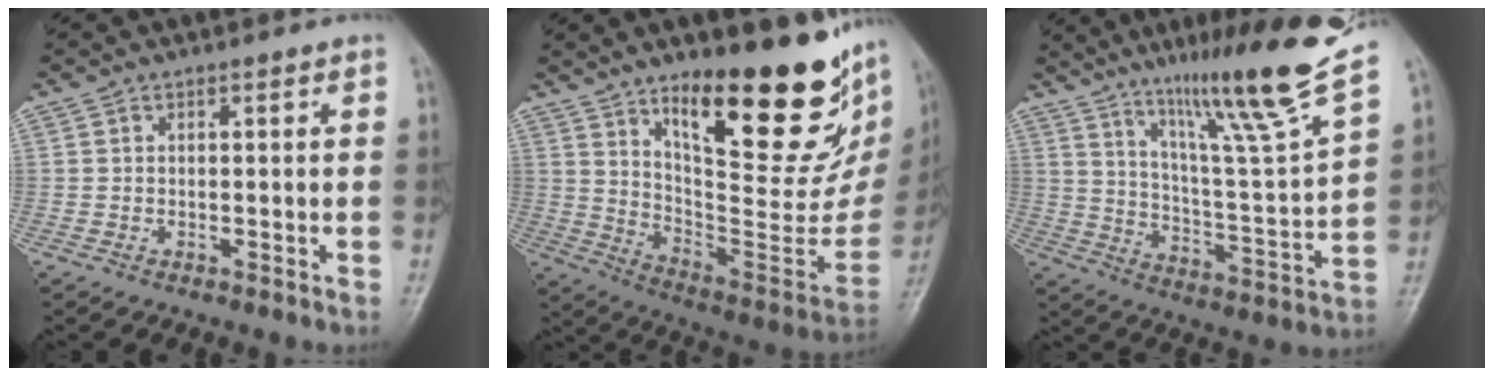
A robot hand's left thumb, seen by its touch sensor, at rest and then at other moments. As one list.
[{"total": 30.6, "force": [17.8, 9.8, 22.9], "torque": [-0.283, -0.089, 0.283]}, {"total": 20.2, "force": [14.5, 0.0, 14.2], "torque": [-0.199, -0.082, 0.236]}]